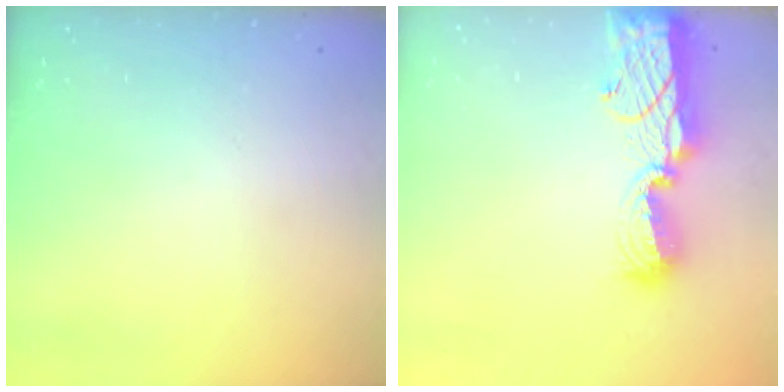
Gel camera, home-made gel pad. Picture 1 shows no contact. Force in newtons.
{"total": 14.4, "press": 14.3, "slide": 1.7}